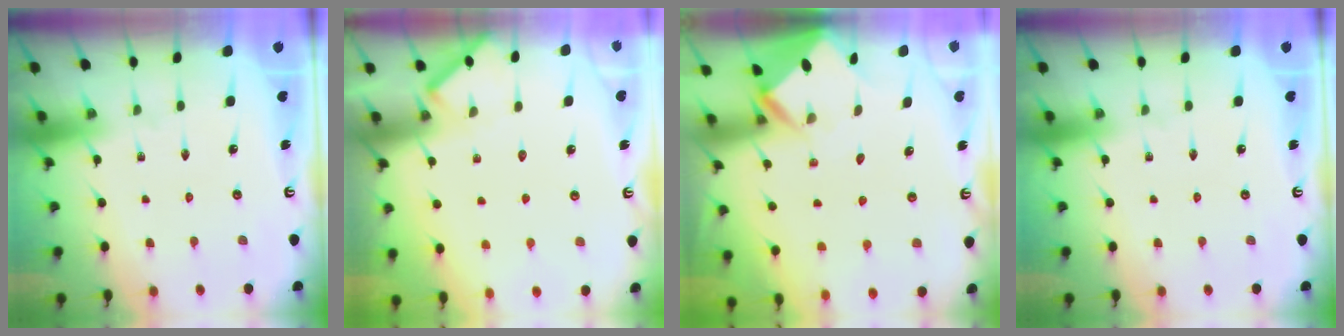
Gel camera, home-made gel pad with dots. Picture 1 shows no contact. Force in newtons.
{"total": 5.2, "press": 5.2, "slide": 0.6}
{"total": 5.0, "press": 4.9, "slide": 0.3}
{"total": 0.0}